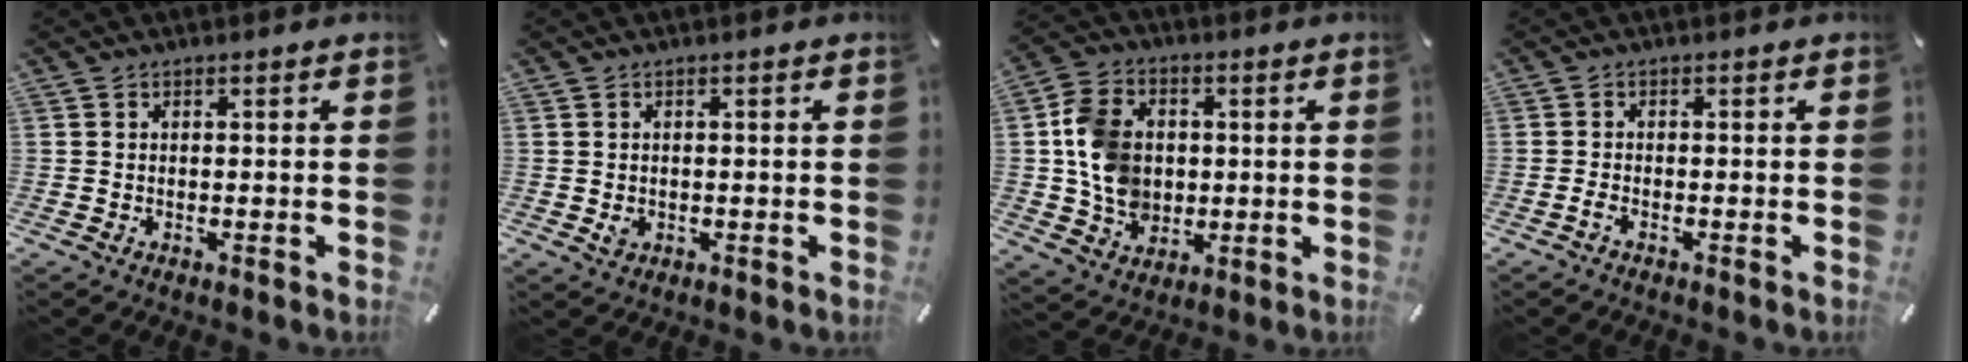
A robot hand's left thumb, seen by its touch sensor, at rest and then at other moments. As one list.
[{"total": 1.7, "force": [-0.4, 1.4, 0.9], "torque": [-0.014, 0.002, -0.005]}, {"total": 11.7, "force": [0.4, 10.0, 6.0], "torque": [-0.116, 0.012, 0.012]}, {"total": 1.4, "force": [-1.0, 0.3, 0.9], "torque": [-0.022, -0.002, -0.020]}]